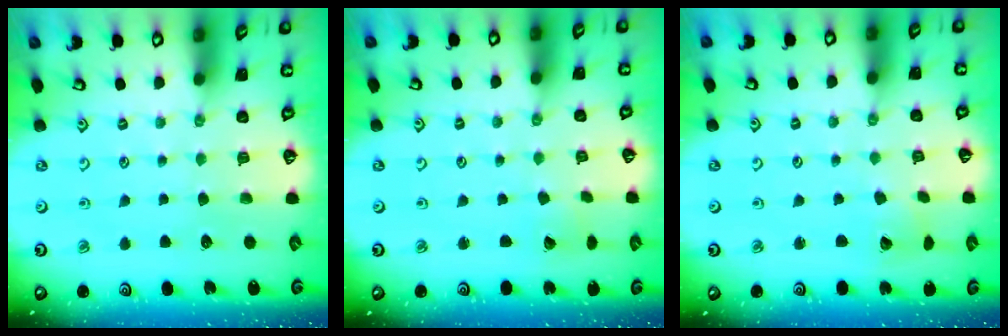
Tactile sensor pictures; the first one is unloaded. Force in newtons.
{"total": 3.2, "press": 3.2, "slide": 0.3}
{"total": 2.8, "press": 2.8, "slide": 0.4}